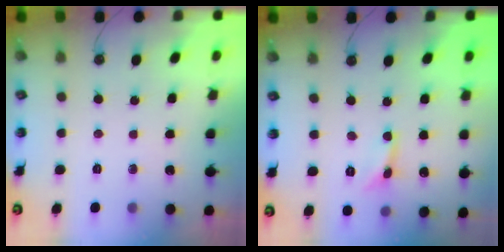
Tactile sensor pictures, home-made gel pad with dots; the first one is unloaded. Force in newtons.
{"total": 0.0}